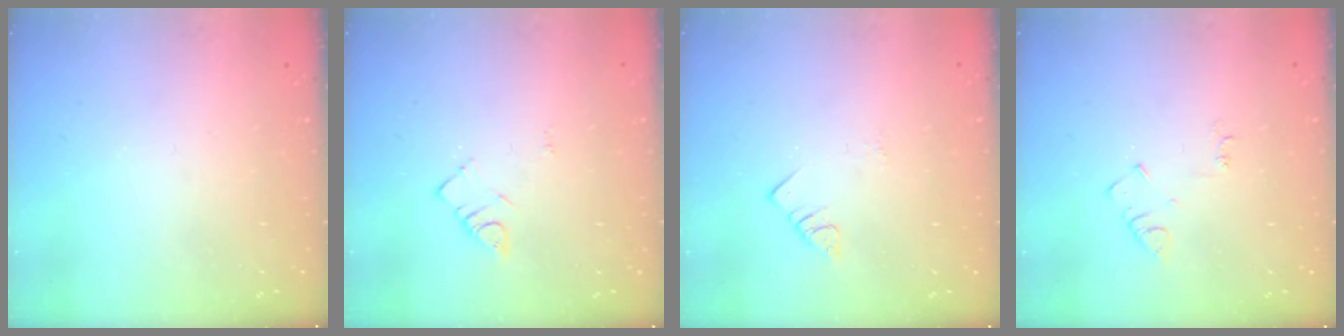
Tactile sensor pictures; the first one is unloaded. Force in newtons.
{"total": 4.0, "press": 3.9, "slide": 0.6}
{"total": 1.8, "press": 1.8, "slide": 0.3}
{"total": 4.8, "press": 4.8, "slide": 0.8}